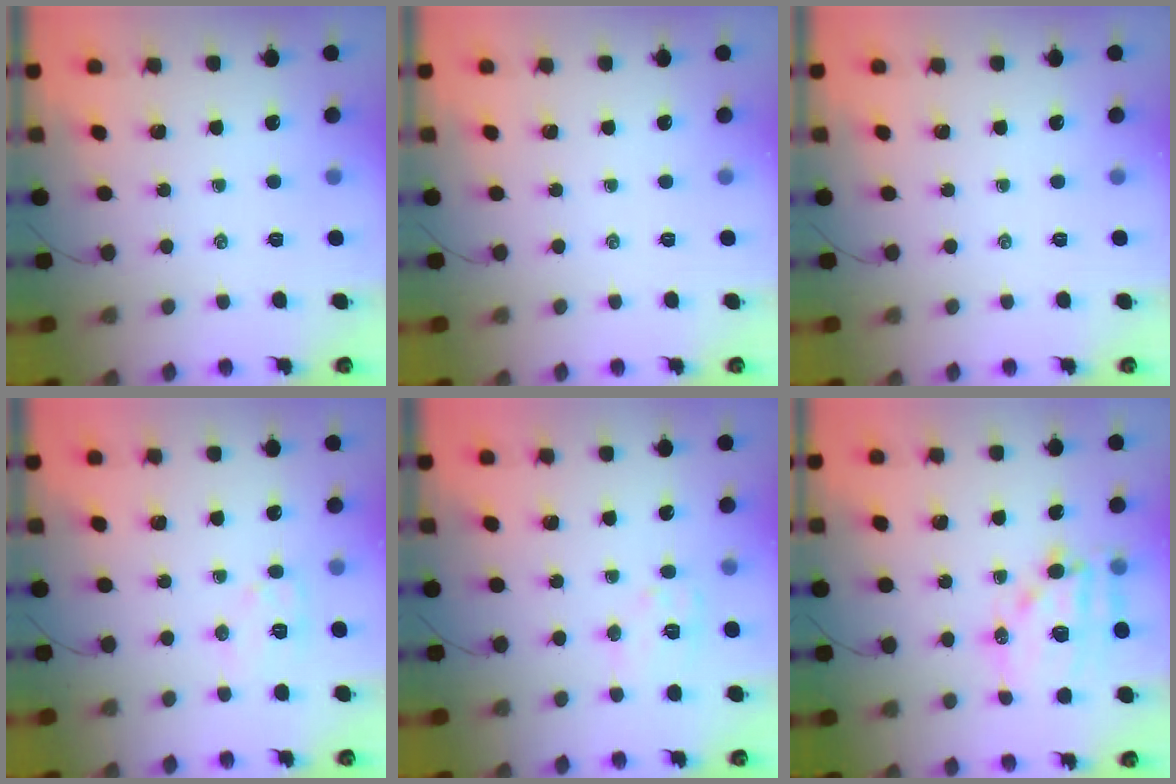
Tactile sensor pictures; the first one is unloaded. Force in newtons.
{"total": 0.0}
{"total": 0.0}
{"total": 7.7, "press": 7.7, "slide": 0.4}
{"total": 8.7, "press": 8.6, "slide": 1.2}
{"total": 14.9, "press": 14.5, "slide": 3.4}